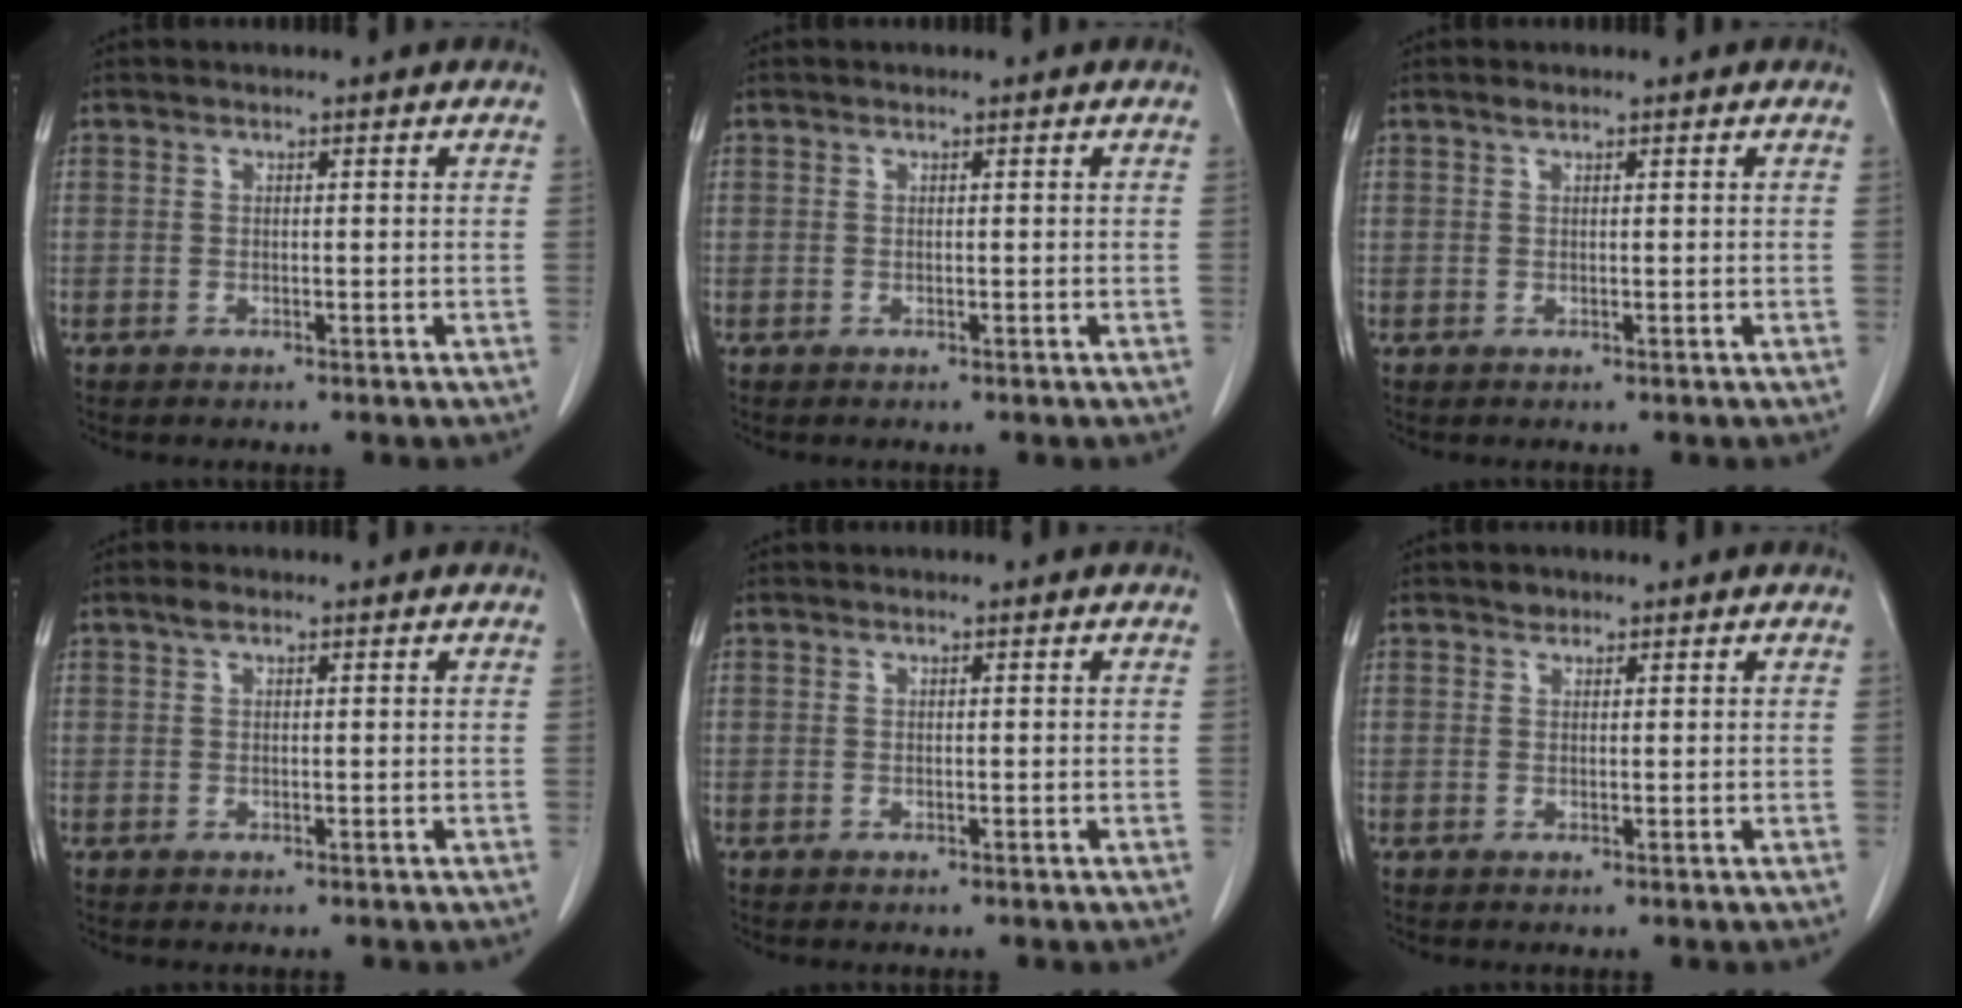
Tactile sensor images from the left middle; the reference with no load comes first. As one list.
[{"total": 0.0}, {"total": 0.6, "force": [0.5, 0.0, 0.3], "torque": [-0.012, 0.000, 0.011]}, {"total": 1.1, "force": [0.7, 0.3, 0.7], "torque": [-0.015, 0.008, 0.013]}, {"total": 0.0}, {"total": 0.9, "force": [0.8, 0.5, 0.1], "torque": [-0.001, -0.001, 0.010]}]